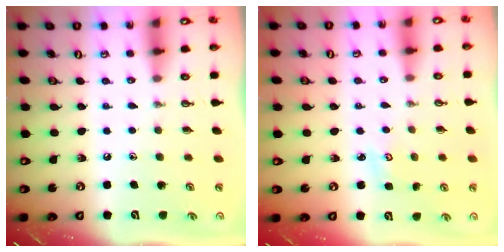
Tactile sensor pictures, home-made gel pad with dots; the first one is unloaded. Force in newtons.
{"total": 2.0, "press": 2.0, "slide": 0.4}